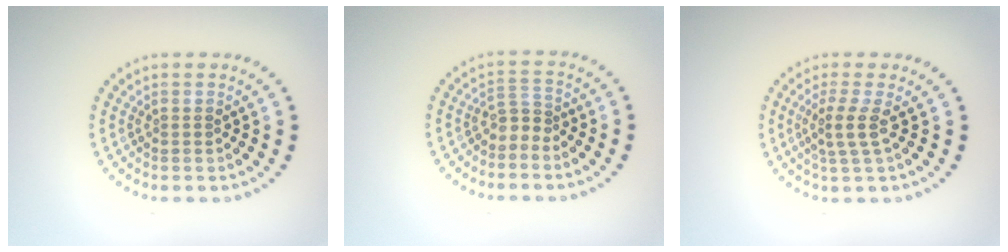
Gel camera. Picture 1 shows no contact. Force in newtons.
{"total": 1.8, "press": 1.1, "slide": 1.4}
{"total": 2.2, "press": 1.6, "slide": 1.6}